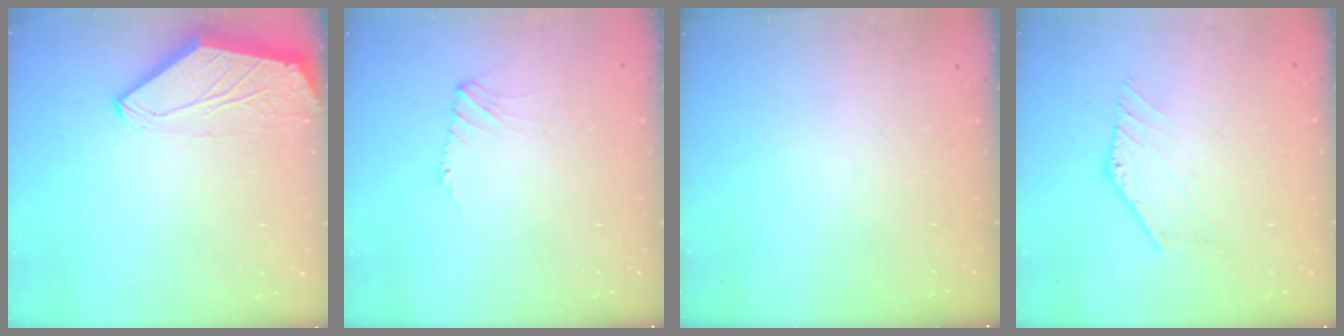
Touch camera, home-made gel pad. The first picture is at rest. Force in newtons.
{"total": 2.5, "press": 2.4, "slide": 0.6}
{"total": 0.0}
{"total": 1.0, "press": 1.0, "slide": 0.3}